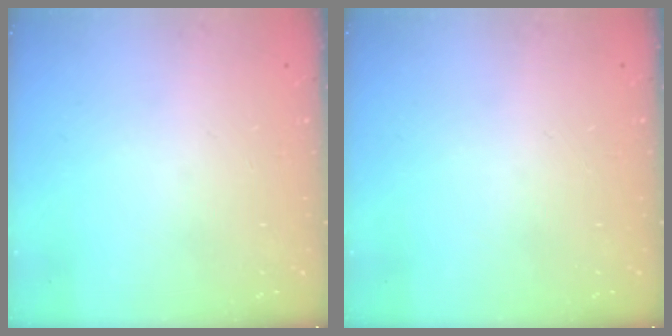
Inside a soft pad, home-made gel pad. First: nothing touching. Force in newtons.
{"total": 0.0}